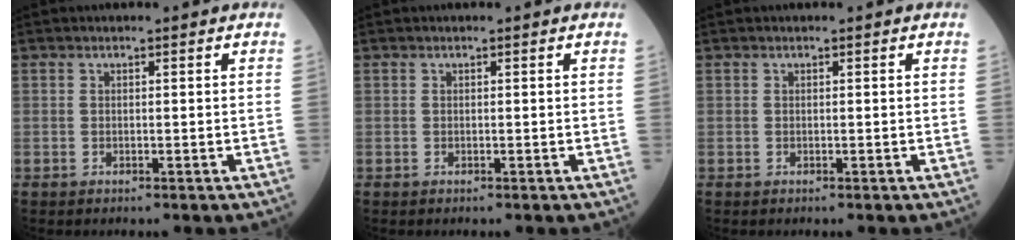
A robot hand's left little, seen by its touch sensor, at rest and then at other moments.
{"total": 0.0}
{"total": 0.0}